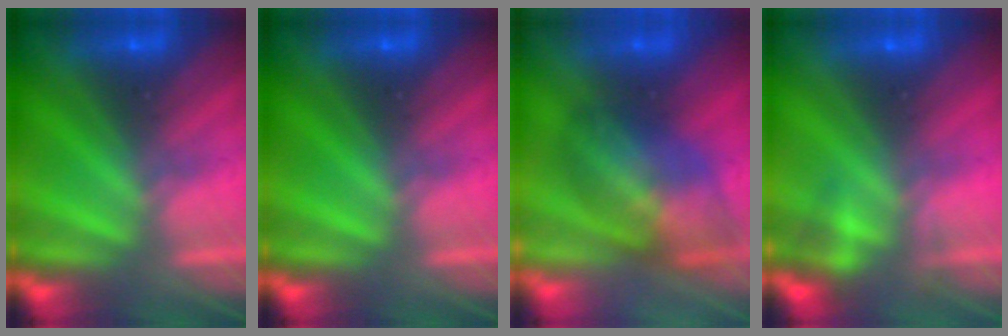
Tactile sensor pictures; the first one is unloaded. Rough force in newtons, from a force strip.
{"total": 0.0}
{"total": 8.7}
{"total": 2.3}